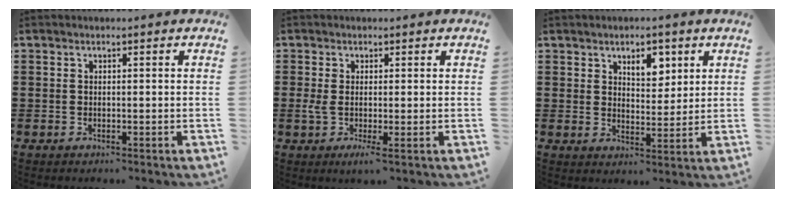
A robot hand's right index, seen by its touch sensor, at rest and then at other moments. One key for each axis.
{"total": 2.8, "fx": -0.6, "fy": 0.5, "fz": 2.7, "tx": -0.065, "ty": -0.009, "tz": -0.015}
{"total": 4.9, "fx": 3.0, "fy": 2.8, "fz": 2.8, "tx": -0.042, "ty": 0.003, "tz": 0.048}